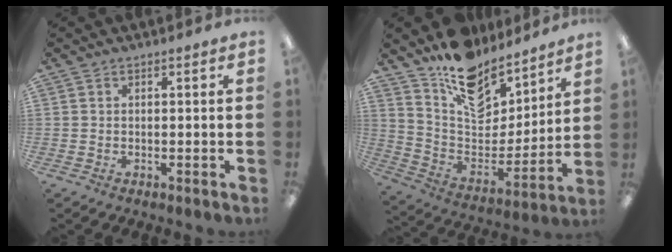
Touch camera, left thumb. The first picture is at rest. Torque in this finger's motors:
{"motor_torque": [2.20, 0.87, 1.39, -1.38, 0.38]}